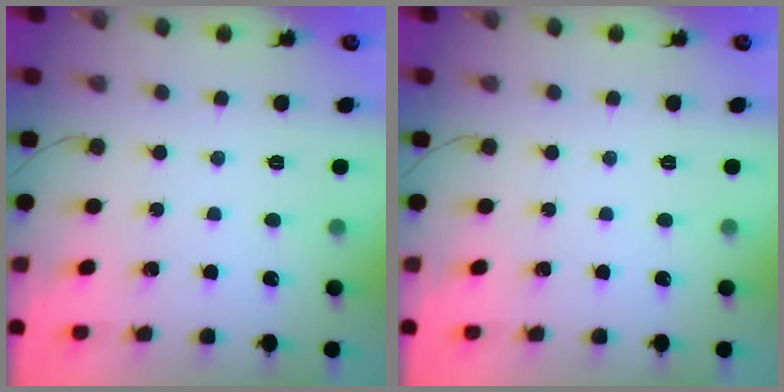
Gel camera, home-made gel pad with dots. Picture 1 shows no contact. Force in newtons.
{"total": 0.0}